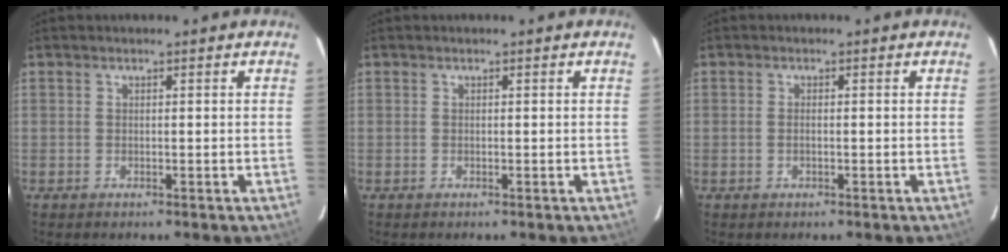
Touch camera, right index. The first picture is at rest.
{"total": 0.0}
{"total": 1.0, "force": [-0.3, 0.5, 0.8], "torque": [-0.017, 0.002, -0.007]}